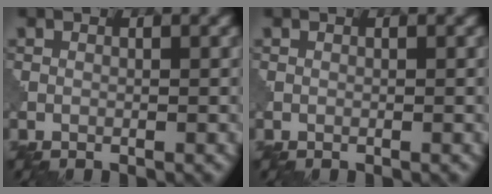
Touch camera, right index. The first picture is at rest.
{"total": 0.0}